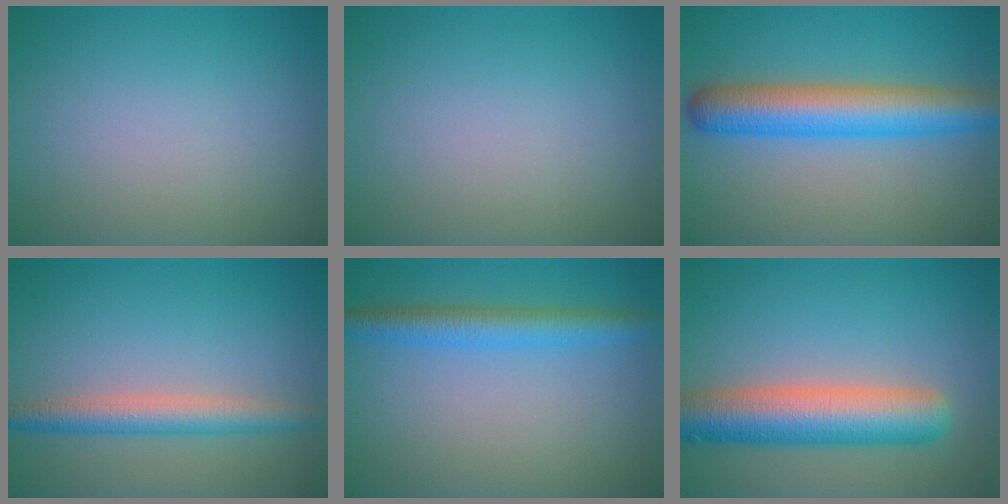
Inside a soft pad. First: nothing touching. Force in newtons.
{"total": 0.0}
{"total": 6.9, "press": 6.8, "slide": 0.1}
{"total": 3.3, "press": 3.3, "slide": 0.0}
{"total": 3.6, "press": 3.5, "slide": 0.2}
{"total": 7.8, "press": 7.8, "slide": 0.3}